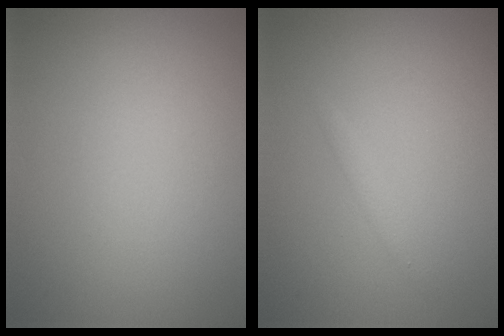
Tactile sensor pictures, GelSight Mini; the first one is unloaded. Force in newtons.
{"total": 0.8, "press": 0.8, "slide": 0.1}